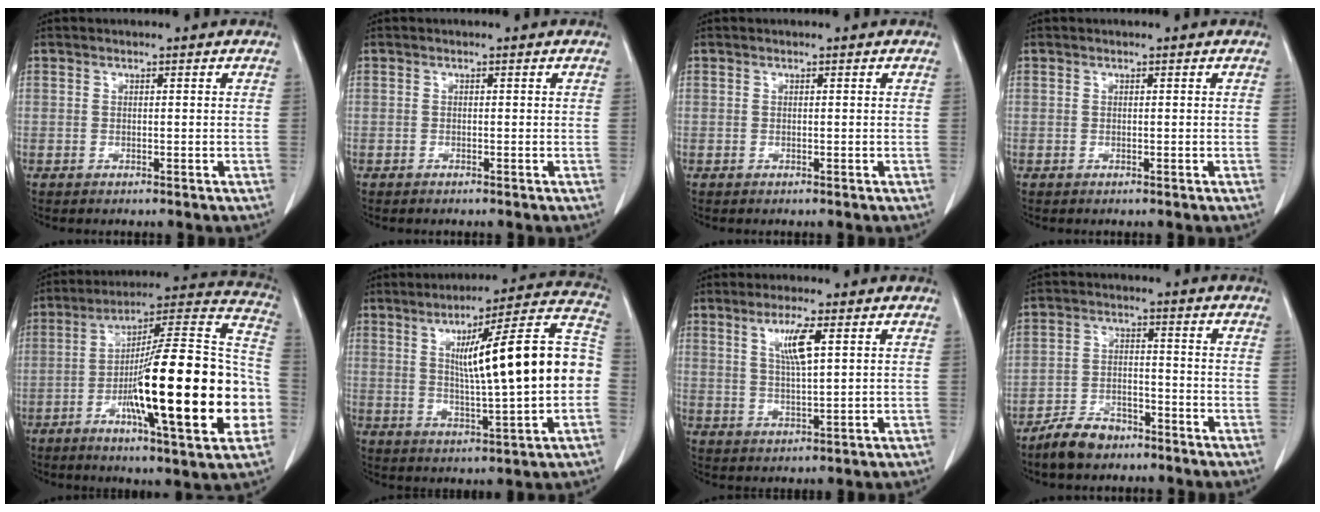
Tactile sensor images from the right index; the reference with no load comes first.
{"total": 0.0}
{"total": 0.0}
{"total": 0.0}
{"total": 26.9, "force": [-6.3, 2.9, 26.0], "torque": [-0.346, 0.001, -0.106]}
{"total": 18.7, "force": [0.9, 1.3, 18.7], "torque": [-0.269, 0.029, 0.010]}
{"total": 5.8, "force": [2.3, 0.6, 5.3], "torque": [-0.099, 0.000, 0.043]}
{"total": 6.3, "force": [-5.1, 2.7, 2.5], "torque": [-0.054, -0.002, -0.089]}